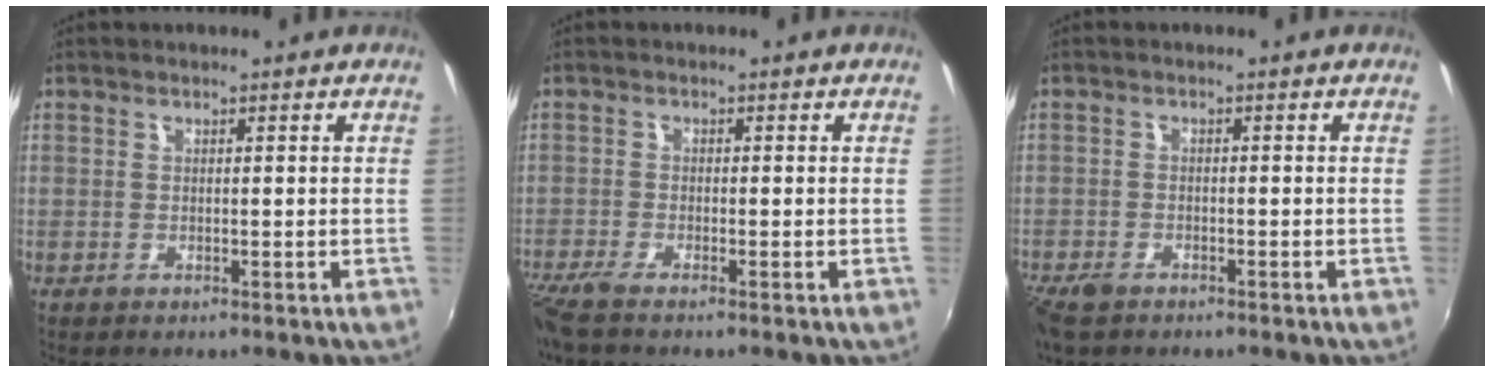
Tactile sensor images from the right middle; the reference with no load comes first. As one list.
[{"total": 3.8, "force": [-3.1, 0.1, 2.2], "torque": [-0.059, -0.015, -0.064]}, {"total": 4.4, "force": [-3.4, 2.0, 2.0], "torque": [-0.056, -0.016, -0.068]}]